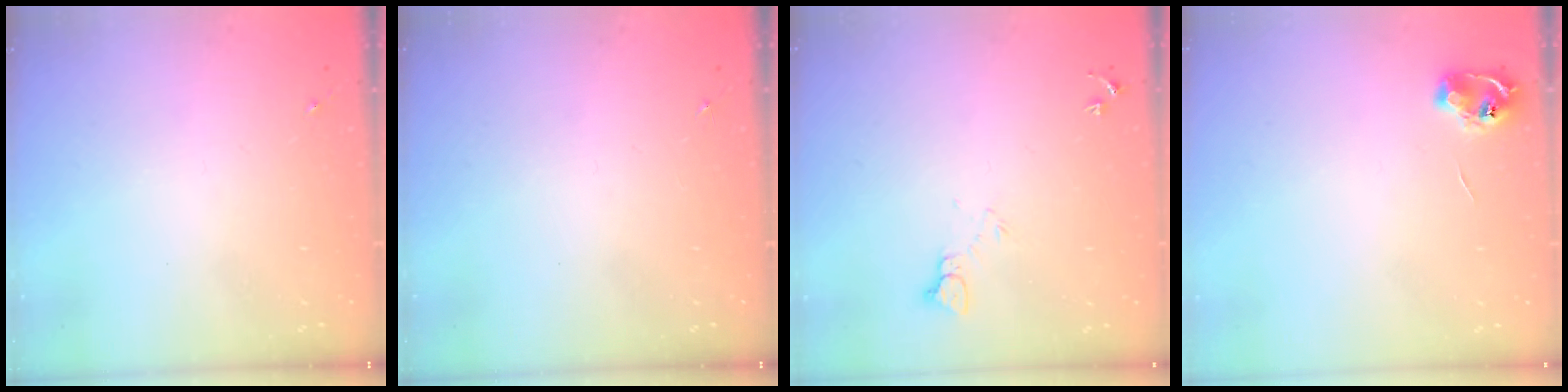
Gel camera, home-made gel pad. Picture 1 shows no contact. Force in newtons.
{"total": 0.0}
{"total": 4.4, "press": 4.3, "slide": 0.4}
{"total": 6.0, "press": 6.0, "slide": 0.7}